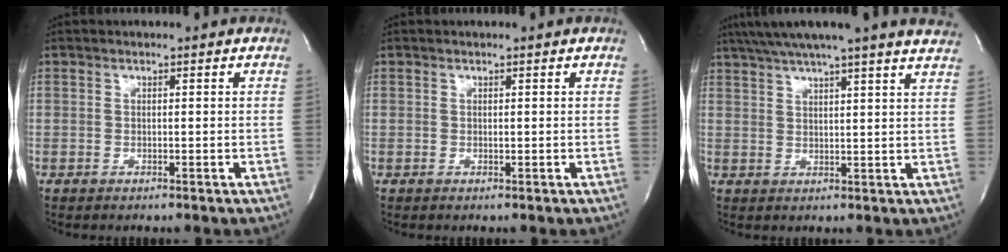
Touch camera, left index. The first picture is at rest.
{"total": 0.0}
{"total": 18.7, "force": [16.3, -0.4, 9.2], "torque": [-0.159, 0.011, 0.207]}